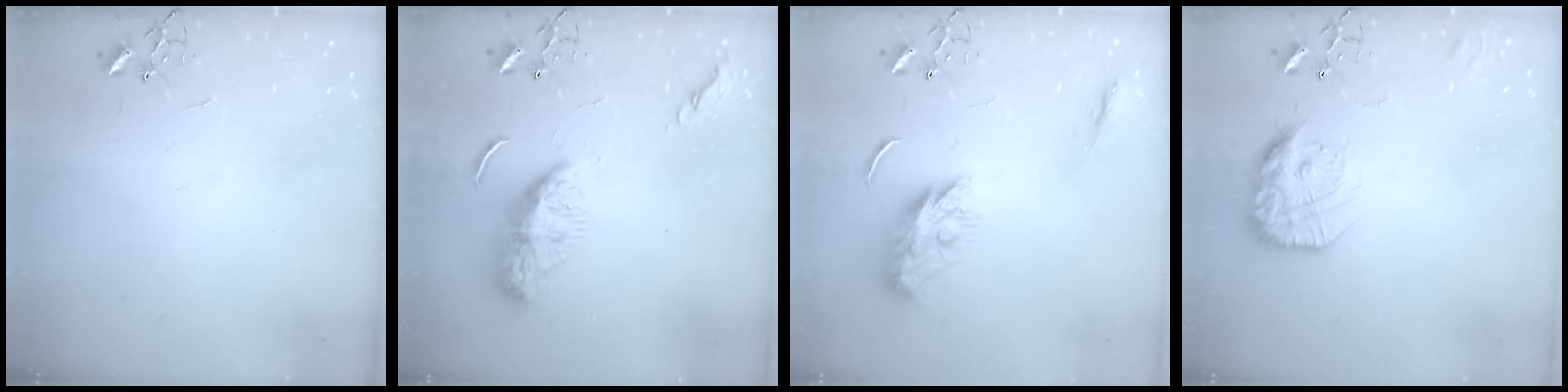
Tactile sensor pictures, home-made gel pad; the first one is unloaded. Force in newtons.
{"total": 11.4, "press": 11.3, "slide": 0.9}
{"total": 10.2, "press": 10.2, "slide": 0.1}
{"total": 16.5, "press": 16.4, "slide": 1.3}